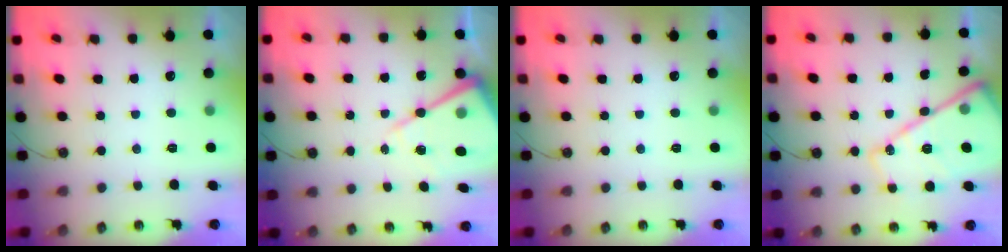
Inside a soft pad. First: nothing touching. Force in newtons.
{"total": 14.0, "press": 13.9, "slide": 0.5}
{"total": 0.0}
{"total": 20.9, "press": 20.8, "slide": 2.0}